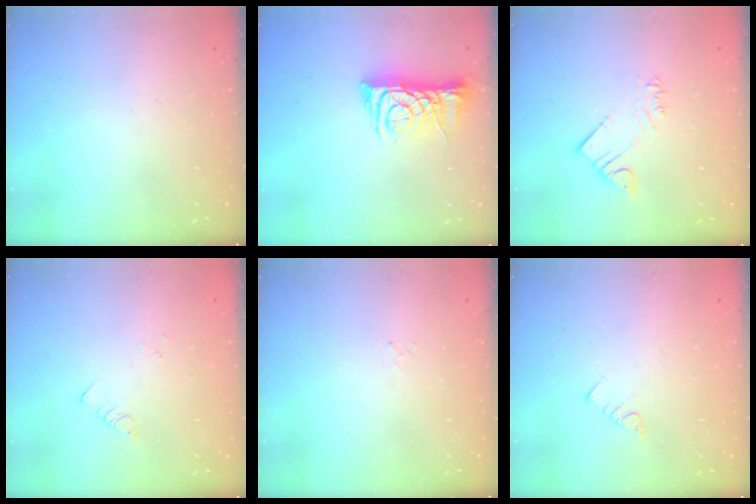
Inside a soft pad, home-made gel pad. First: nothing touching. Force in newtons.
{"total": 7.9, "press": 7.9, "slide": 1.0}
{"total": 3.4, "press": 3.4, "slide": 0.2}
{"total": 1.8, "press": 1.8, "slide": 0.2}
{"total": 1.5, "press": 1.5, "slide": 0.2}
{"total": 3.0, "press": 3.0, "slide": 0.2}